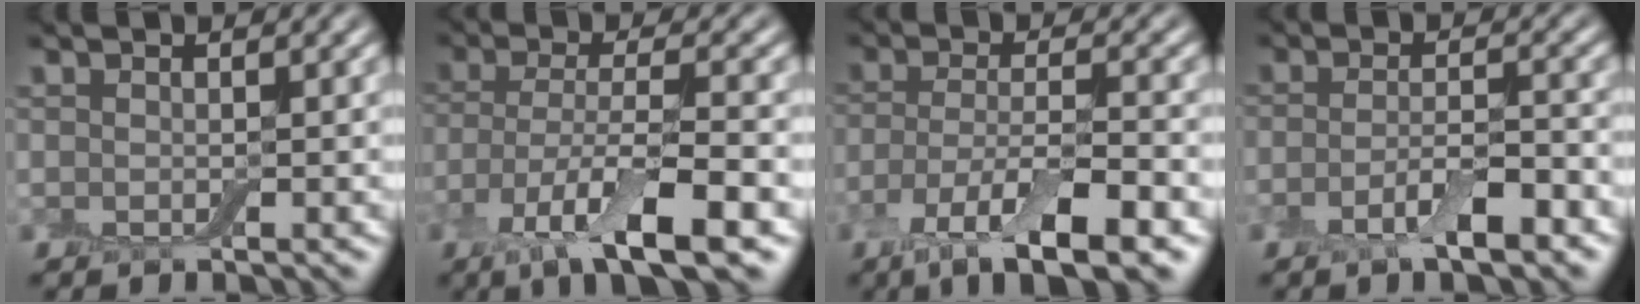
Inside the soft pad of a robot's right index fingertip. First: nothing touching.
{"total": 8.1, "force": [-3.8, 2.3, 6.8], "torque": [-0.128, -0.009, -0.072]}
{"total": 7.9, "force": [-4.0, 2.3, 6.5], "torque": [-0.124, -0.010, -0.078]}
{"total": 4.0, "force": [-2.0, 1.1, 3.3], "torque": [-0.063, 0.003, -0.042]}